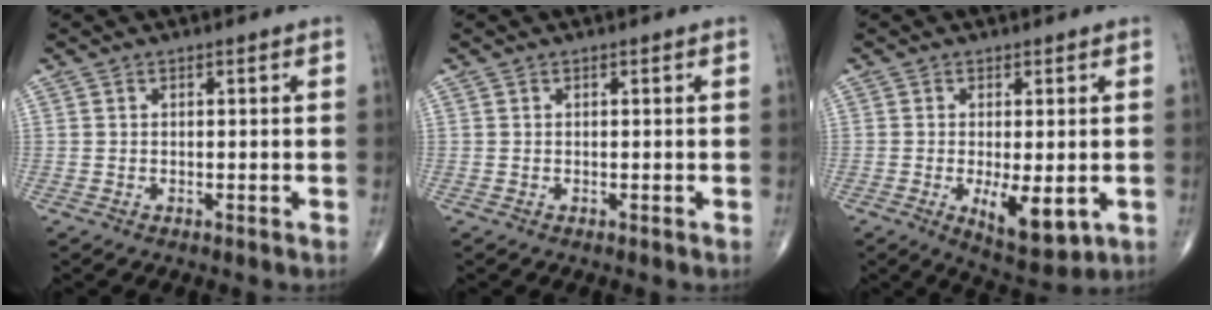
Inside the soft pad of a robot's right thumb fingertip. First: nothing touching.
{"total": 0.0}
{"total": 8.5, "force": [-1.9, 3.4, 7.6], "torque": [-0.108, -0.021, -0.022]}